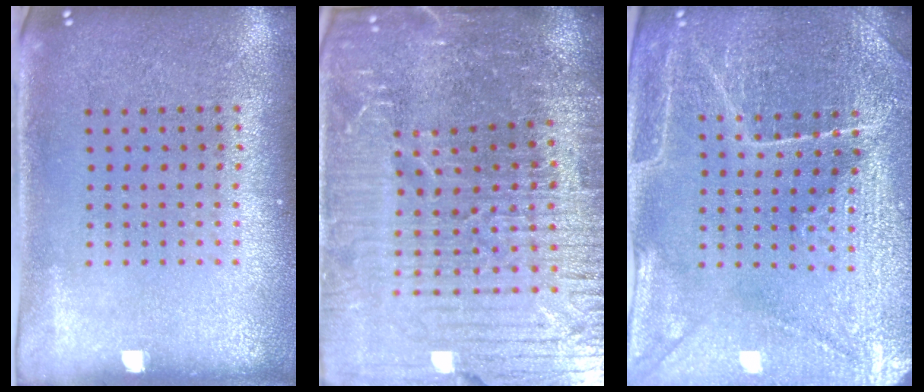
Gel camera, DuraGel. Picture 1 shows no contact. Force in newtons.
{"total": 6.3, "press": 5.6, "slide": 3.0}
{"total": 4.3, "press": 4.2, "slide": 1.1}